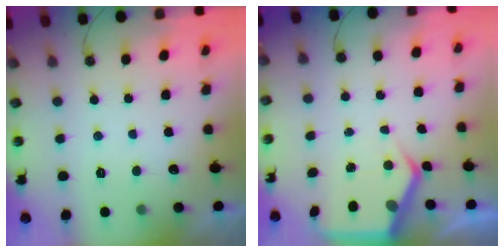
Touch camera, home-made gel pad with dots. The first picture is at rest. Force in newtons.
{"total": 5.0, "press": 5.0, "slide": 0.2}